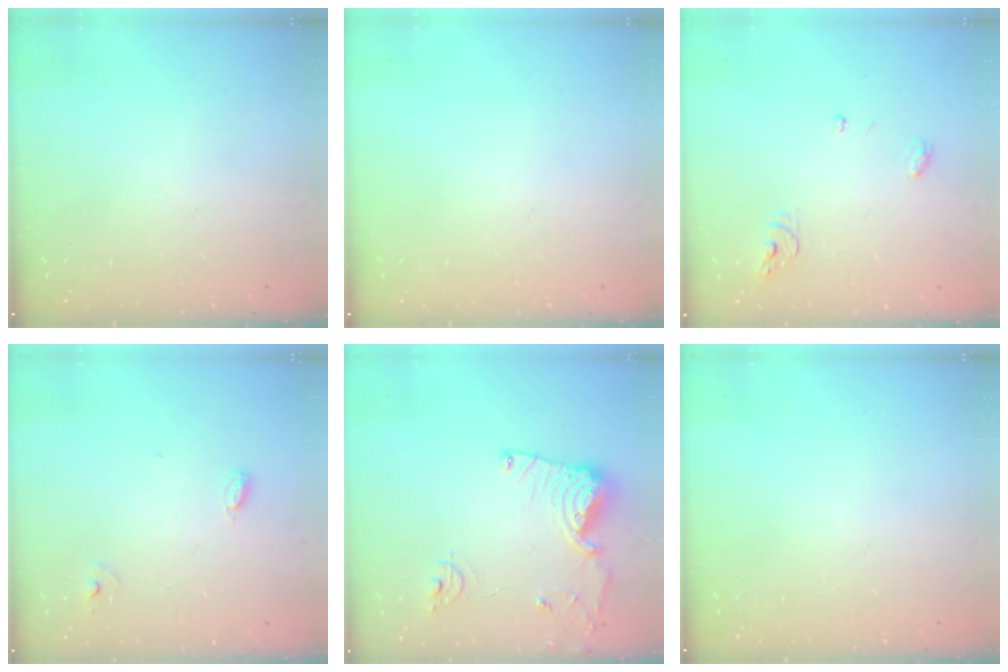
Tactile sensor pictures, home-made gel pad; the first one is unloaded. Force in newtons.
{"total": 0.0}
{"total": 4.0, "press": 4.0, "slide": 0.4}
{"total": 5.0, "press": 5.0, "slide": 0.4}
{"total": 13.4, "press": 13.4, "slide": 1.5}
{"total": 0.0}